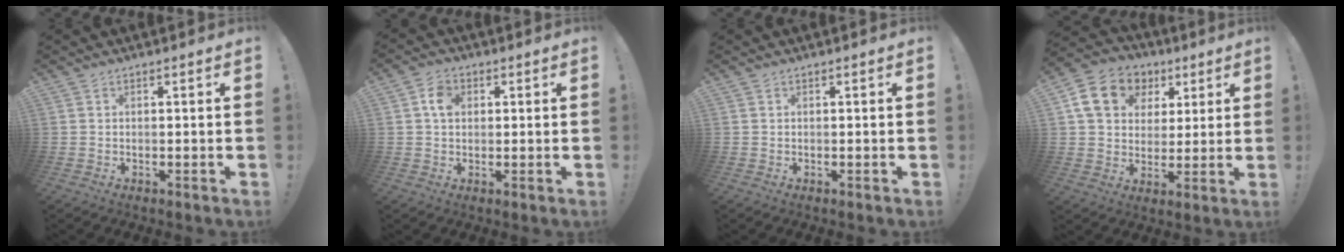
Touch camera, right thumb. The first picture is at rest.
{"total": 4.6, "force": [1.1, 3.5, 2.8], "torque": [-0.038, 0.004, 0.018]}
{"total": 0.0}
{"total": 14.5, "force": [5.7, 11.6, 6.6], "torque": [-0.091, -0.015, 0.114]}